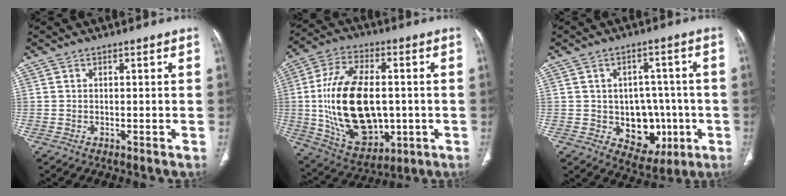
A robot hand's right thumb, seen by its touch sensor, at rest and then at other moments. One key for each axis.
{"total": 22.4, "fx": -0.5, "fy": 13.2, "fz": 18.1, "tx": -0.320, "ty": -0.002, "tz": 0.011}
{"total": 11.3, "fx": -2.2, "fy": 8.7, "fz": 6.9, "tx": -0.044, "ty": 0.019, "tz": -0.013}